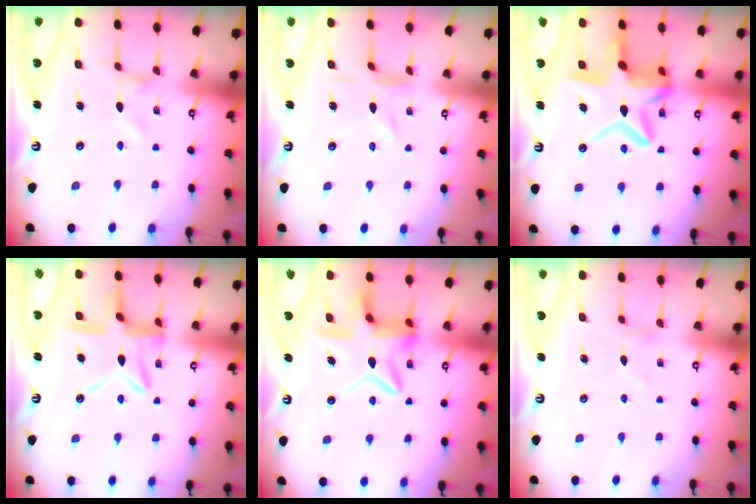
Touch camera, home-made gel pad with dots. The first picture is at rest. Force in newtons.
{"total": 2.8, "press": 2.7, "slide": 0.3}
{"total": 16.1, "press": 16.1, "slide": 1.6}
{"total": 11.8, "press": 11.8, "slide": 1.1}
{"total": 13.4, "press": 13.4, "slide": 1.2}
{"total": 0.0}